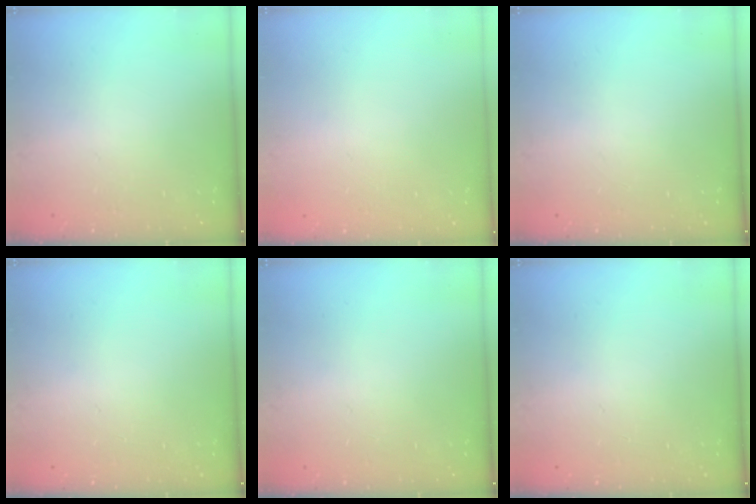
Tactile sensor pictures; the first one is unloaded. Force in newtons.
{"total": 0.0}
{"total": 0.0}
{"total": 0.0}
{"total": 0.0}
{"total": 0.0}